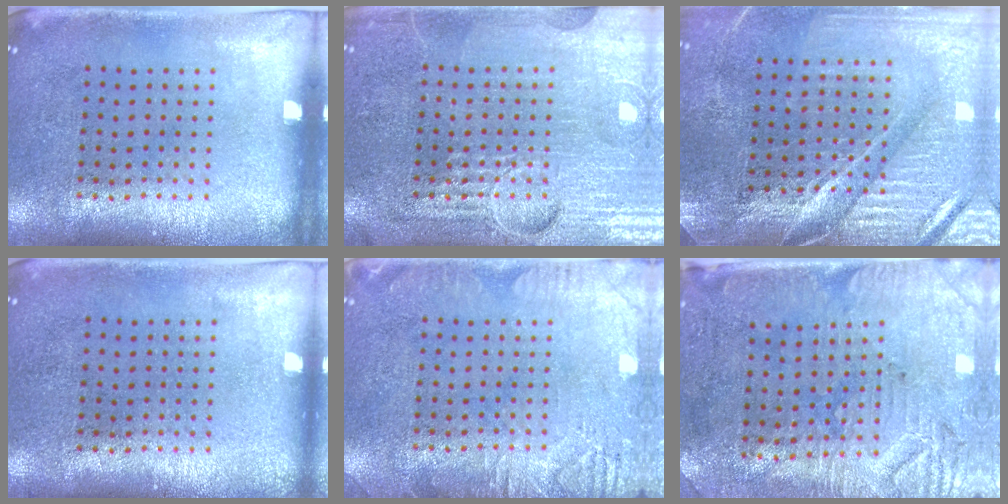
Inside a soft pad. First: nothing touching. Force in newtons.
{"total": 6.5, "press": 6.5, "slide": 0.8}
{"total": 3.8, "press": 3.6, "slide": 1.3}
{"total": 0.0}
{"total": 2.8, "press": 2.7, "slide": 0.4}
{"total": 3.1, "press": 2.6, "slide": 1.5}